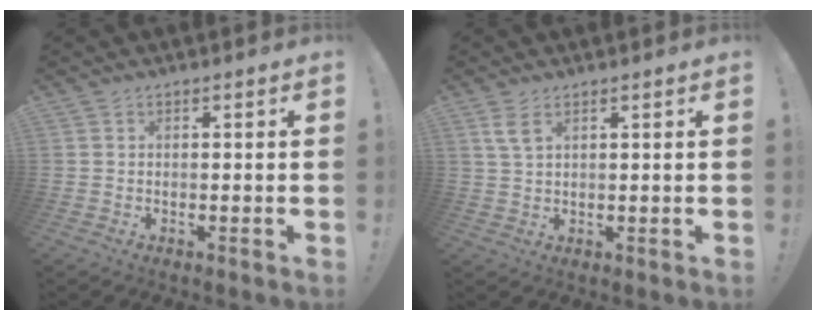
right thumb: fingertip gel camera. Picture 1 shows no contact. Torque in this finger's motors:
{"motor_torque": [0.08, 0.26, -0.10, 0.08, 0.18]}